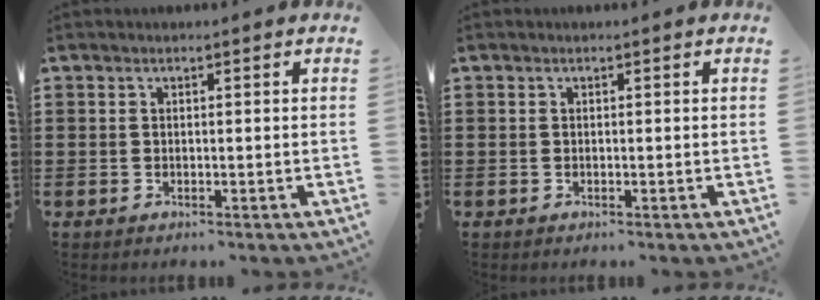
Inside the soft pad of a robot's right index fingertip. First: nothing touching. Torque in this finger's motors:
{"motor_torque": [0.94, 0.93, 0.00, -0.01]}